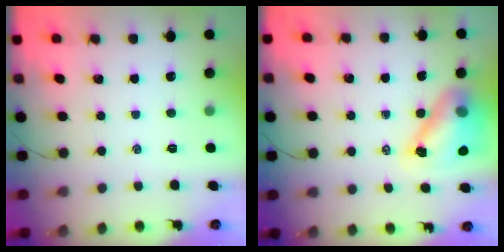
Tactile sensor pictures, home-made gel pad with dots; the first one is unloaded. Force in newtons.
{"total": 11.5, "press": 10.9, "slide": 3.5}